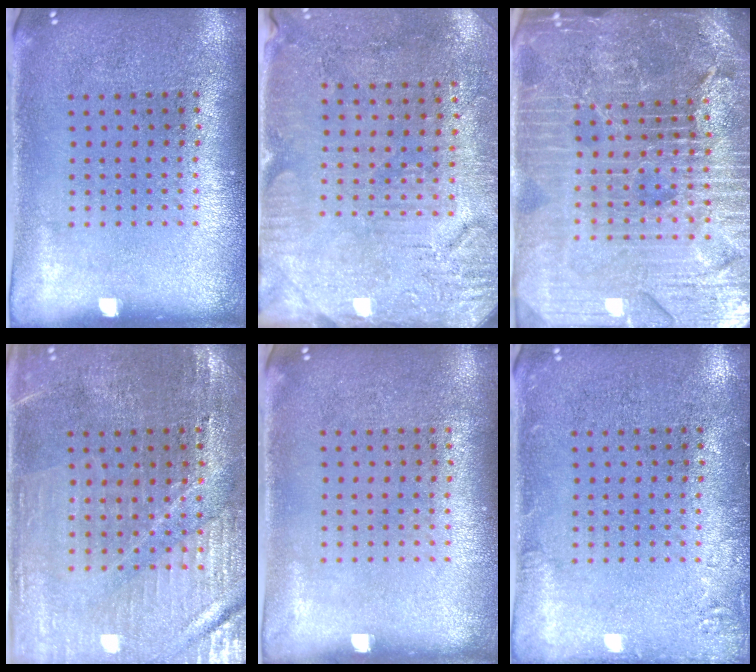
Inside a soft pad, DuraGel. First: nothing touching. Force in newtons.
{"total": 3.2, "press": 2.8, "slide": 1.5}
{"total": 5.7, "press": 5.1, "slide": 2.4}
{"total": 1.7, "press": 1.7, "slide": 0.3}
{"total": 0.0}
{"total": 1.5, "press": 1.5, "slide": 0.2}